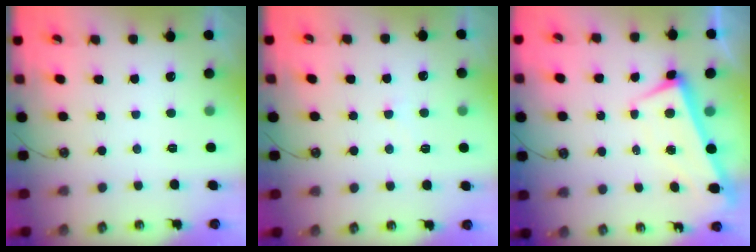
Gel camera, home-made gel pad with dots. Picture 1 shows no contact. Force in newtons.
{"total": 3.3, "press": 3.3, "slide": 0.5}
{"total": 1.3, "press": 0.5, "slide": 1.2}